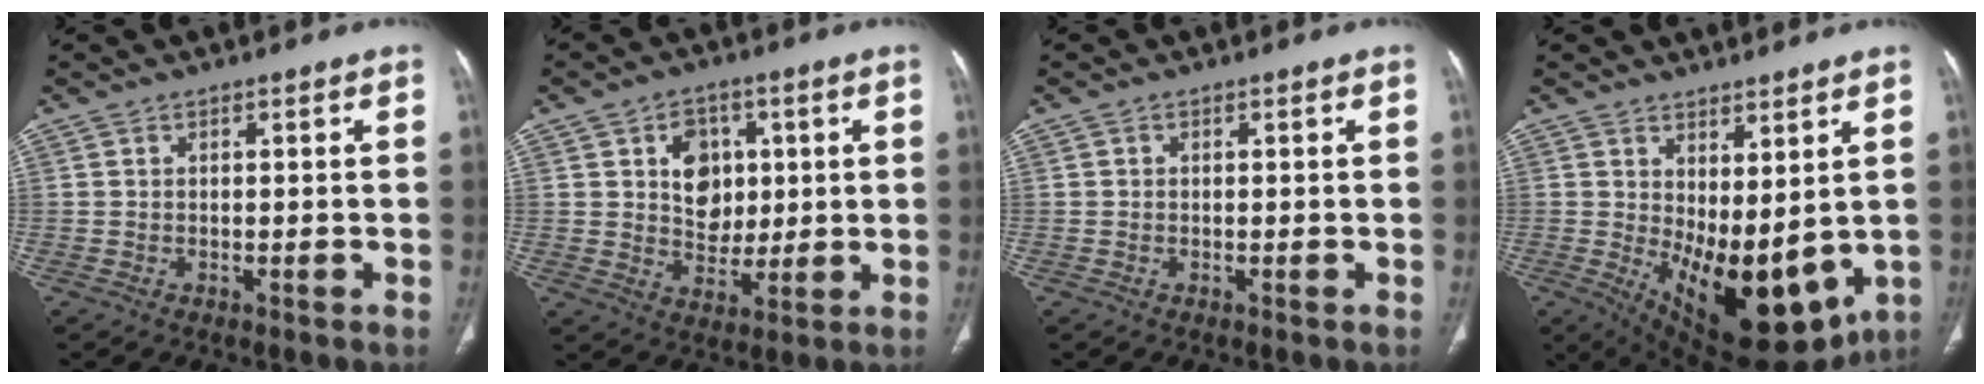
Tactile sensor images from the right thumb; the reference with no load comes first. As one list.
[{"total": 8.9, "force": [2.3, 7.1, 4.8], "torque": [-0.034, -0.008, 0.041]}, {"total": 0.0}, {"total": 17.2, "force": [-0.3, 8.2, 15.2], "torque": [-0.221, -0.033, 0.030]}]